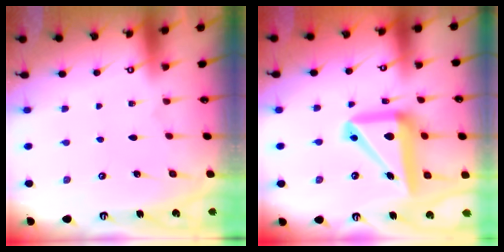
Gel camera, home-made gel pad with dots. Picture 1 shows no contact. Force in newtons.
{"total": 16.8, "press": 16.7, "slide": 2.3}